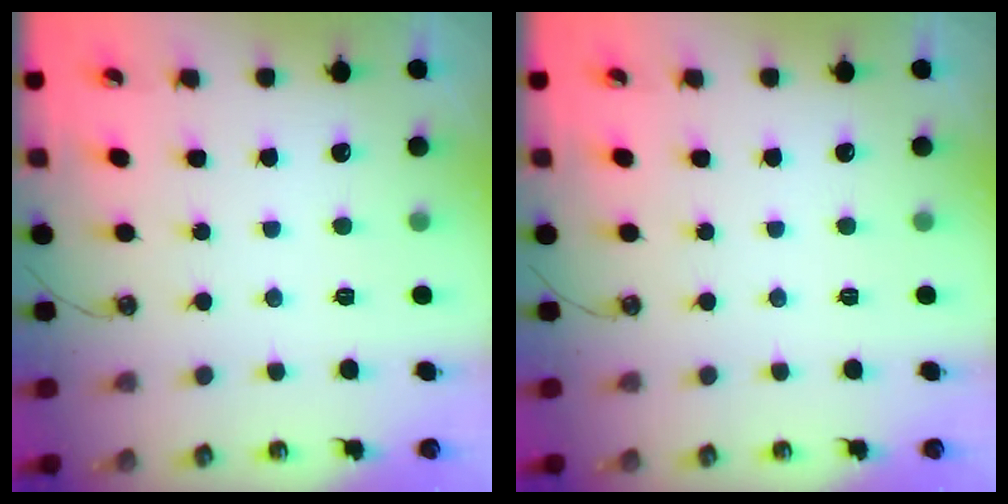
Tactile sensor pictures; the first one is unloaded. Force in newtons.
{"total": 0.0}